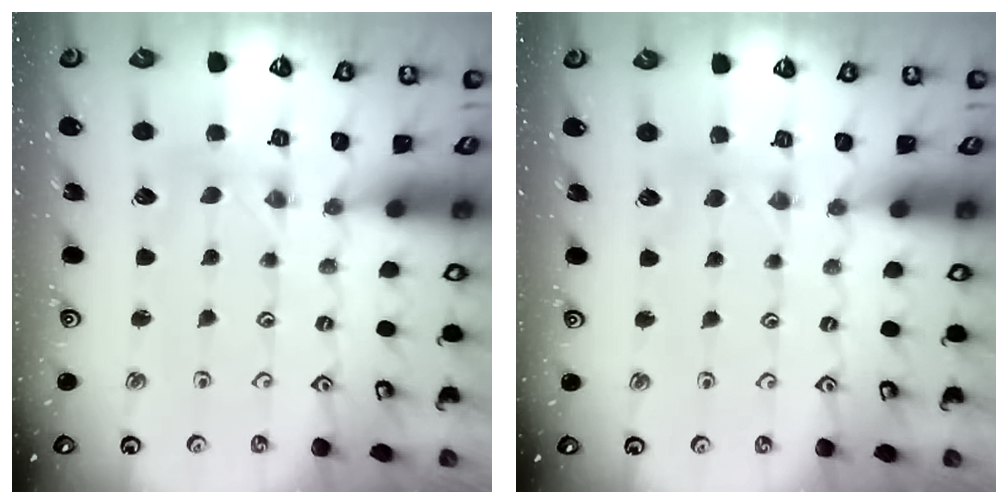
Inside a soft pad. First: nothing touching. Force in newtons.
{"total": 3.3, "press": 3.2, "slide": 0.6}